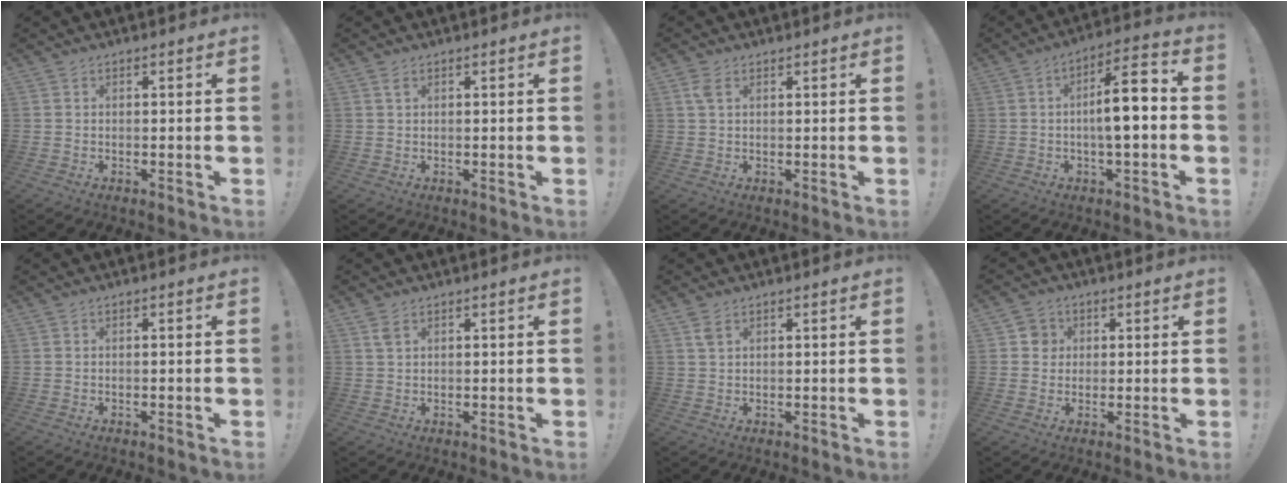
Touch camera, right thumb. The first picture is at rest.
{"total": 1.7, "force": [0.9, 0.8, 1.3], "torque": [-0.025, 0.002, 0.015]}
{"total": 3.1, "force": [1.6, 1.5, 2.2], "torque": [-0.045, 0.002, 0.029]}
{"total": 11.4, "force": [-1.4, 3.0, 10.9], "torque": [-0.178, 0.011, -0.031]}
{"total": 0.0}
{"total": 2.6, "force": [1.5, 1.2, 1.9], "torque": [-0.039, 0.001, 0.027]}
{"total": 2.9, "force": [1.7, 1.3, 2.0], "torque": [-0.042, -0.001, 0.031]}
{"total": 4.4, "force": [0.8, 4.2, 1.0], "torque": [-0.013, 0.008, 0.013]}